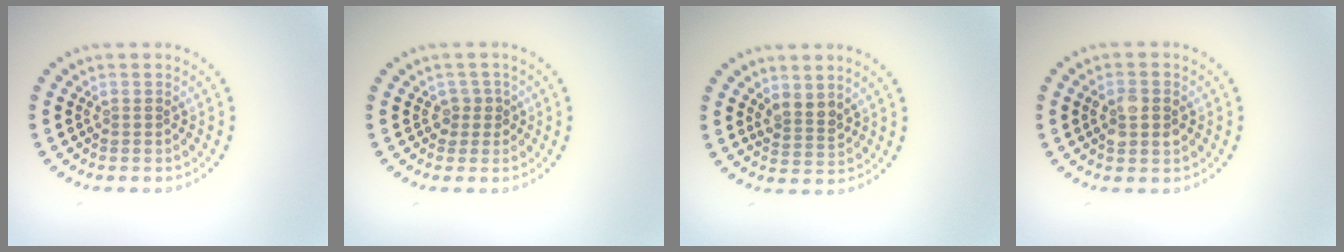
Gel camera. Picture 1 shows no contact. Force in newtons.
{"total": 1.5, "press": 1.1, "slide": 1.0}
{"total": 2.0, "press": 1.7, "slide": 1.0}
{"total": 2.7, "press": 2.7, "slide": 0.2}